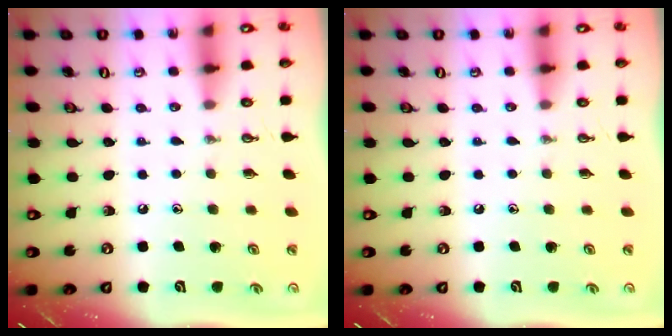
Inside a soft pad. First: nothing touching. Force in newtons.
{"total": 0.0}